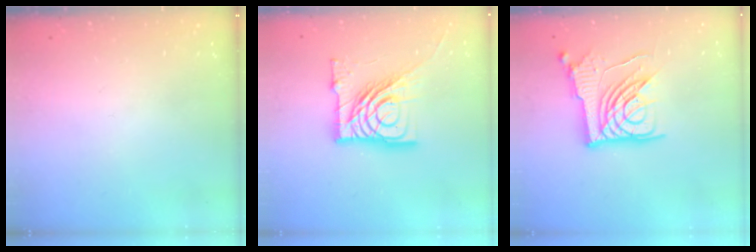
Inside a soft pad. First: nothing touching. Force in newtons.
{"total": 18.2, "press": 18.1, "slide": 2.1}
{"total": 14.6, "press": 14.5, "slide": 1.5}